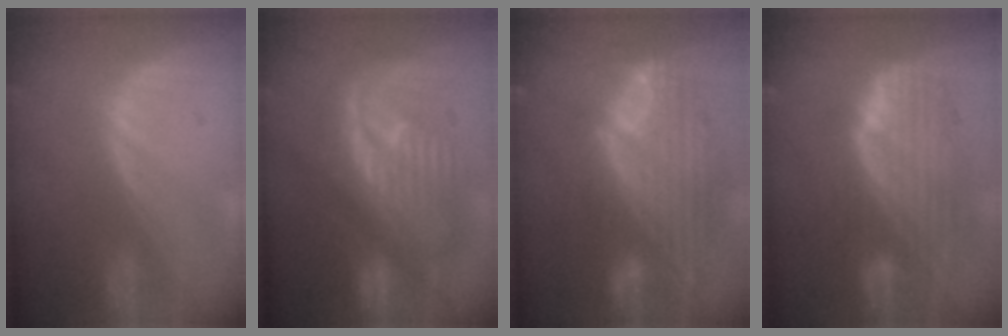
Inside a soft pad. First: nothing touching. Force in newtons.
{"total": 12.1, "press": 12.0, "slide": 1.4}
{"total": 12.1, "press": 10.2, "slide": 6.4}
{"total": 10.0, "press": 8.9, "slide": 4.5}